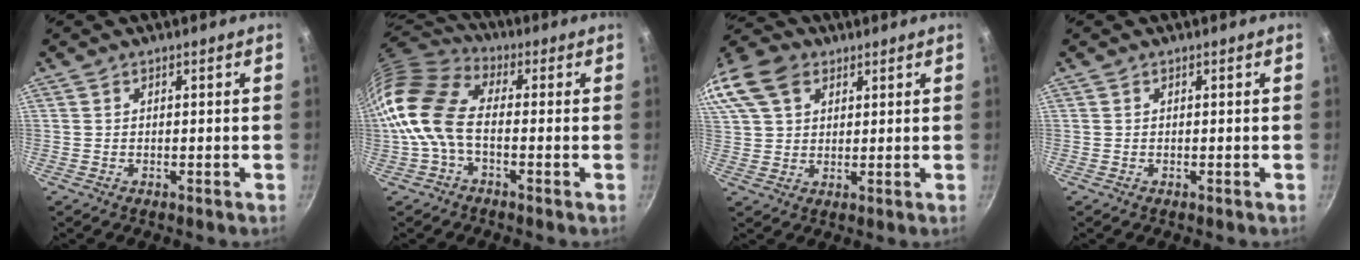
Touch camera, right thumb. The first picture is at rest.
{"total": 12.7, "force": [-2.0, 7.6, 10.0], "torque": [-0.191, 0.033, -0.060]}
{"total": 20.6, "force": [9.3, 14.7, 11.1], "torque": [-0.269, 0.050, 0.171]}
{"total": 0.0}